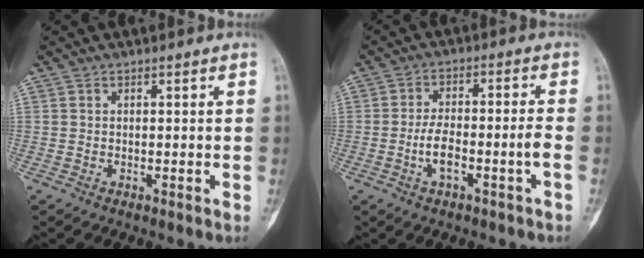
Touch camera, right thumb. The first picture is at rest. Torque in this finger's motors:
{"motor_torque": [0.65, 0.59, 0.82, -0.31, 0.05]}